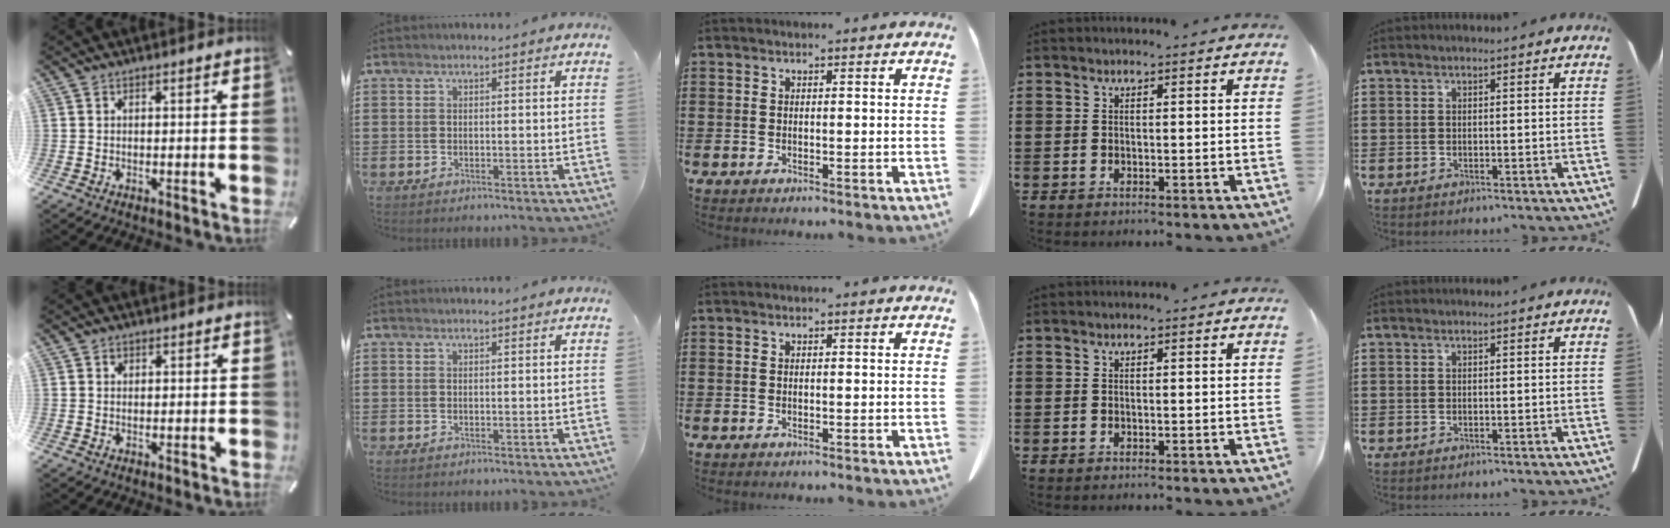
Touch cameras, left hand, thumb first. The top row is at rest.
{"thumb": {"total": 0.9, "force": [0.4, 0.8, 0.2], "torque": [0.004, 0.002, 0.004]}}